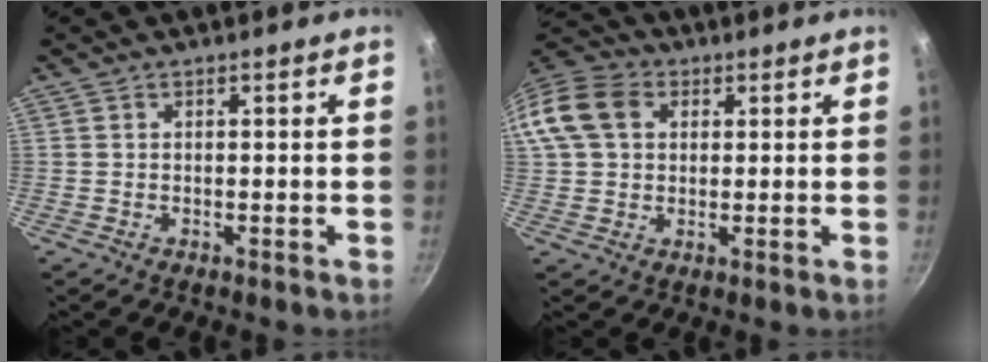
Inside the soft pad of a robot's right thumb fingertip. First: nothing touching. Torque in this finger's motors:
{"motor_torque": [-0.51, 0.60, 0.14, -0.14, 0.13]}